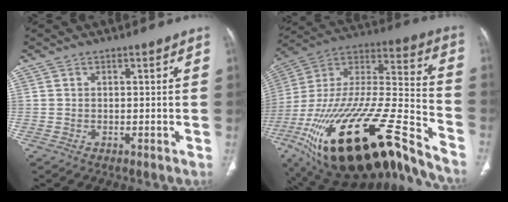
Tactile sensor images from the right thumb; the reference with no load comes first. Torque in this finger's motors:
{"motor_torque": [2.02, -0.29, 2.17, -0.60, 1.05]}